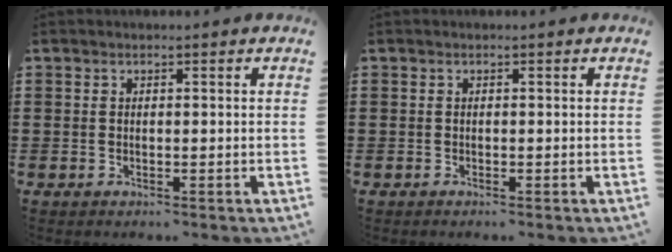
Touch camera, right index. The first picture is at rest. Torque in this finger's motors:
{"motor_torque": [0.74, 0.69, 0.03, 0.01]}